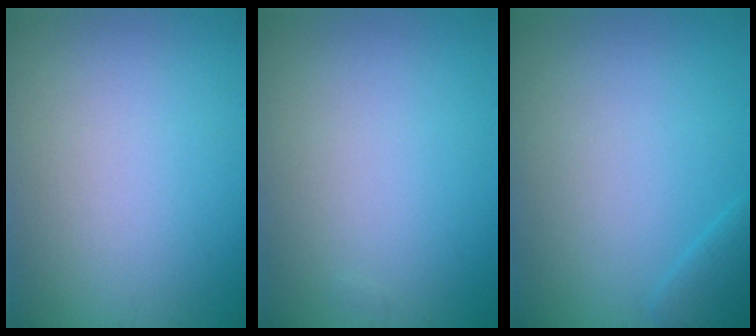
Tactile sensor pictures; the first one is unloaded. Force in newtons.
{"total": 0.0}
{"total": 1.3, "press": 1.3, "slide": 0.1}